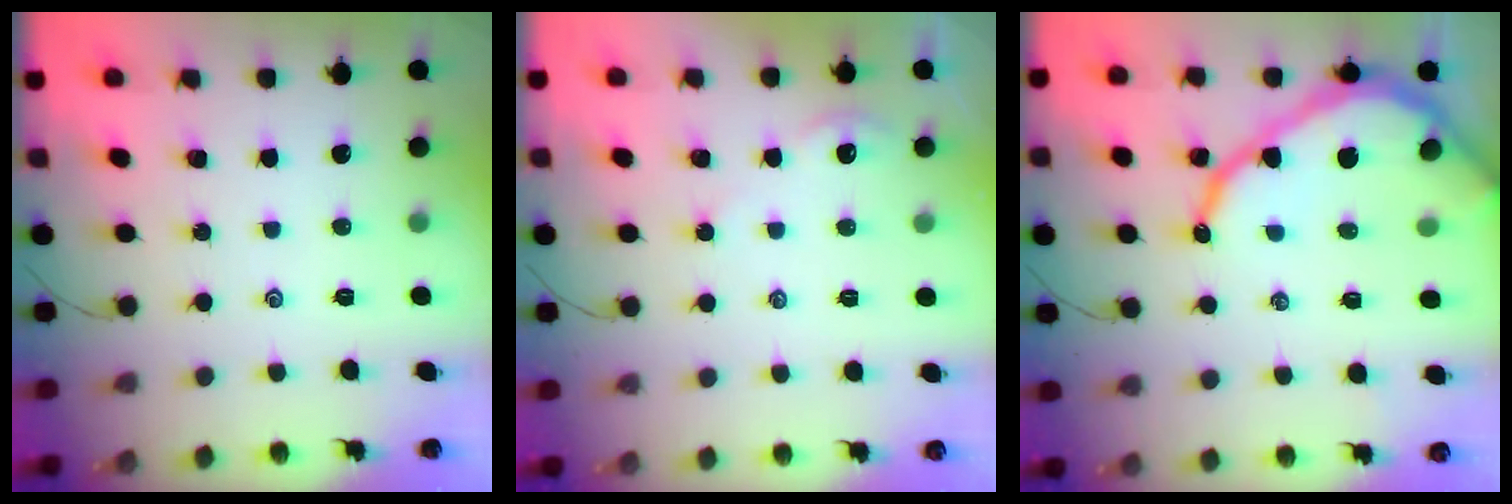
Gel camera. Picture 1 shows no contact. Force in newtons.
{"total": 1.6, "press": 1.5, "slide": 0.3}
{"total": 13.2, "press": 13.2, "slide": 1.2}